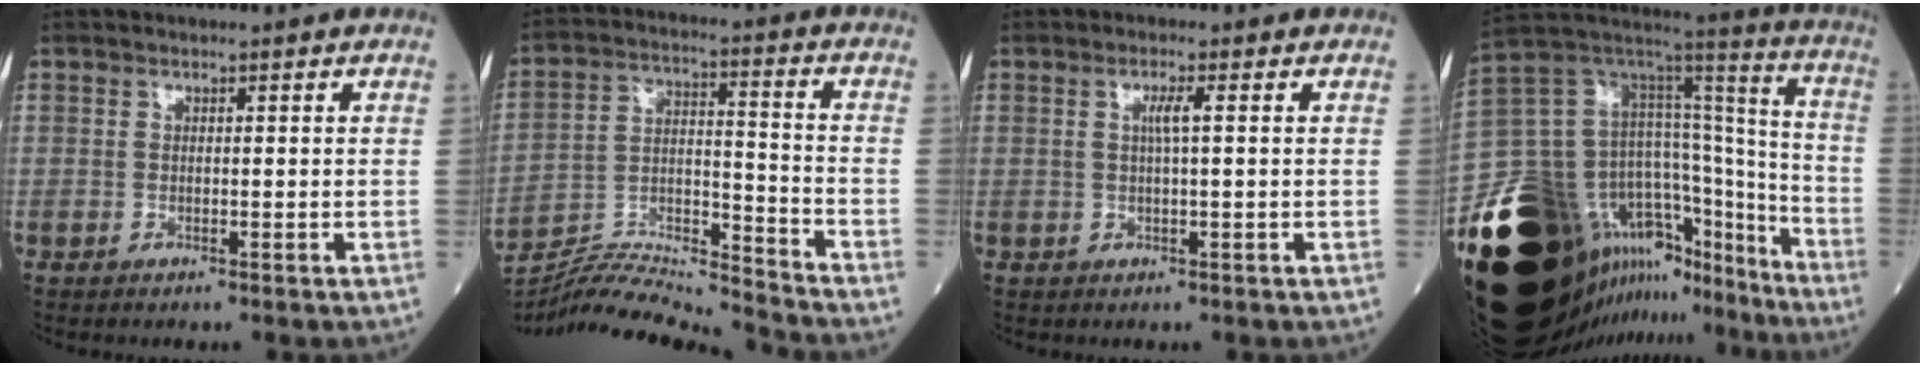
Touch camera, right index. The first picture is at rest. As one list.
[{"total": 14.1, "force": [-13.8, -1.4, 2.1], "torque": [-0.040, 0.024, -0.248]}, {"total": 2.1, "force": [0.4, -0.2, 2.1], "torque": [-0.041, 0.000, 0.006]}, {"total": 39.8, "force": [-26.4, 18.5, 23.3], "torque": [-0.425, 0.006, -0.399]}]